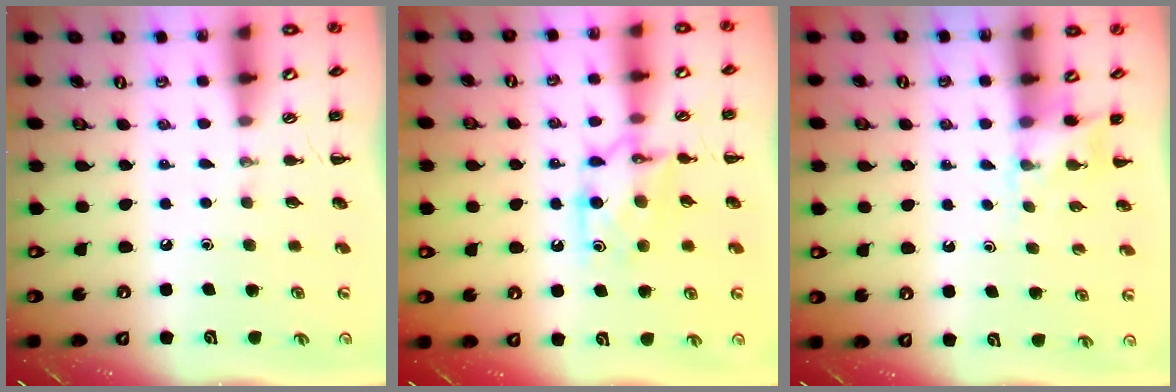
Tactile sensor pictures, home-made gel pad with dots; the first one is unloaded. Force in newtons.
{"total": 8.6, "press": 8.6, "slide": 0.9}
{"total": 3.8, "press": 3.6, "slide": 1.1}